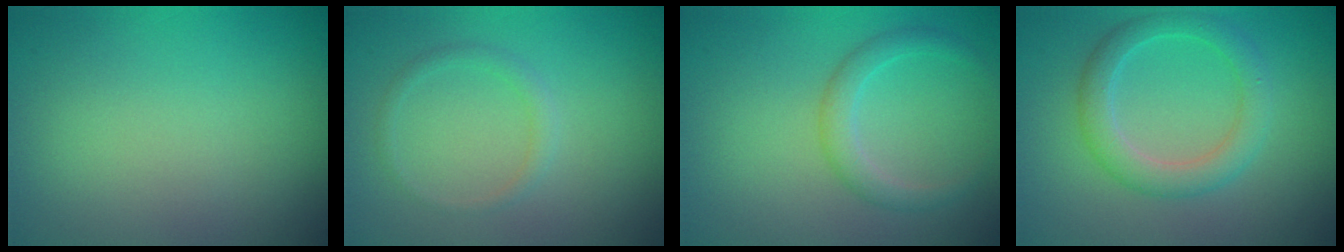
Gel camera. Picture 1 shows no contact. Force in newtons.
{"total": 1.2, "press": 1.2, "slide": 0.0}
{"total": 2.1, "press": 2.1, "slide": 0.1}
{"total": 3.3, "press": 3.3, "slide": 0.1}